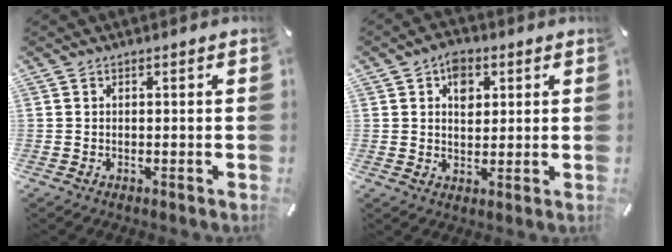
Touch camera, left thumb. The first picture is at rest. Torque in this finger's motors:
{"motor_torque": [0.30, -0.16, 0.15, 0.04, 0.04]}